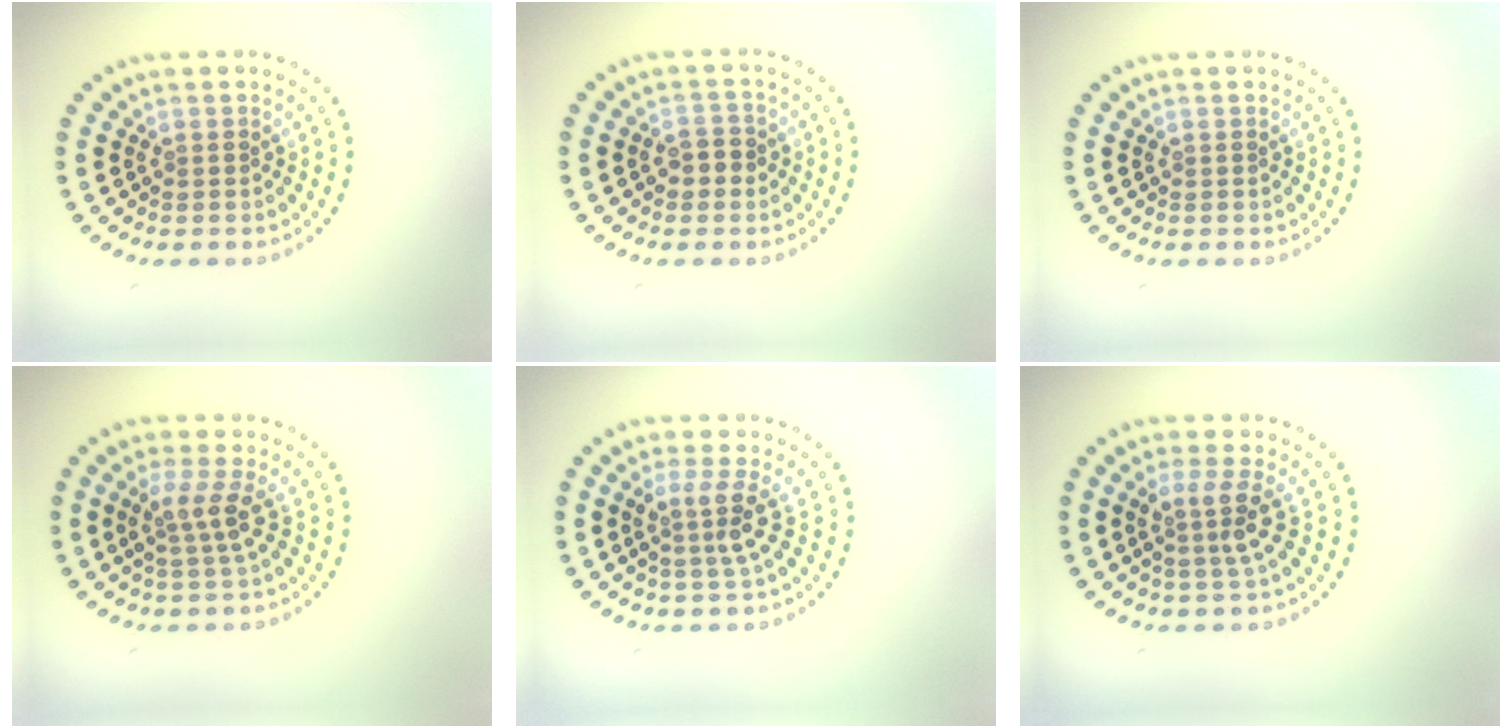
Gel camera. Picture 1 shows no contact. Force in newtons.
{"total": 1.9, "press": 1.8, "slide": 0.5}
{"total": 0.0}
{"total": 2.7, "press": 2.0, "slide": 1.8}
{"total": 2.7, "press": 2.0, "slide": 1.8}
{"total": 2.7, "press": 1.9, "slide": 1.9}